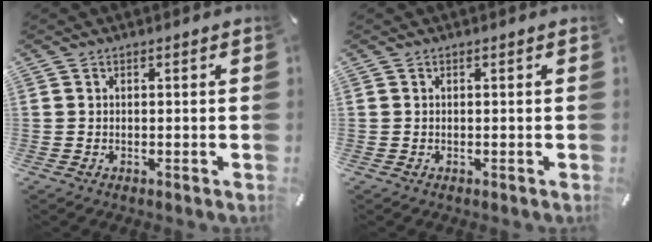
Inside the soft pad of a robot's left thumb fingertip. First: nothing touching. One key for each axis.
{"total": 0.0}